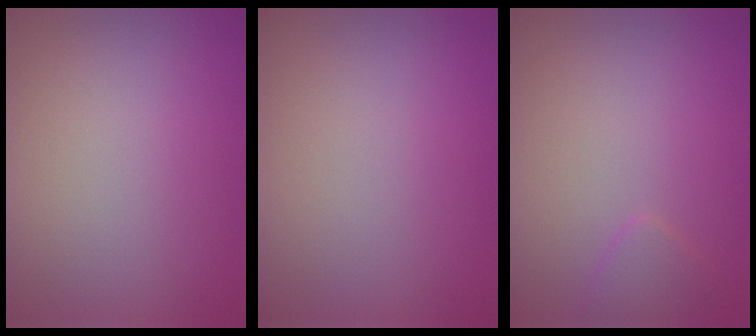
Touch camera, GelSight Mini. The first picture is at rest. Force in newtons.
{"total": 0.0}
{"total": 1.2, "press": 1.2, "slide": 0.1}